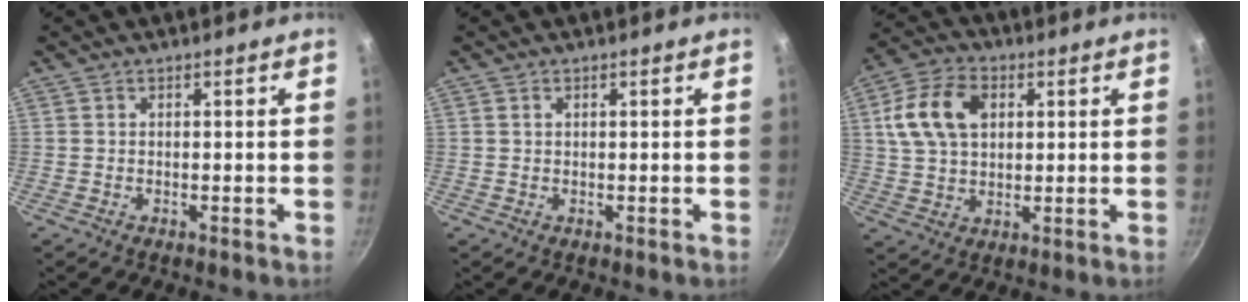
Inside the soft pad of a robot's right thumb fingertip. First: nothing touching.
{"total": 0.6, "force": [0.3, 0.3, 0.4], "torque": [-0.006, 0.002, 0.005]}
{"total": 12.3, "force": [3.3, 8.4, 8.4], "torque": [-0.143, 0.006, 0.053]}